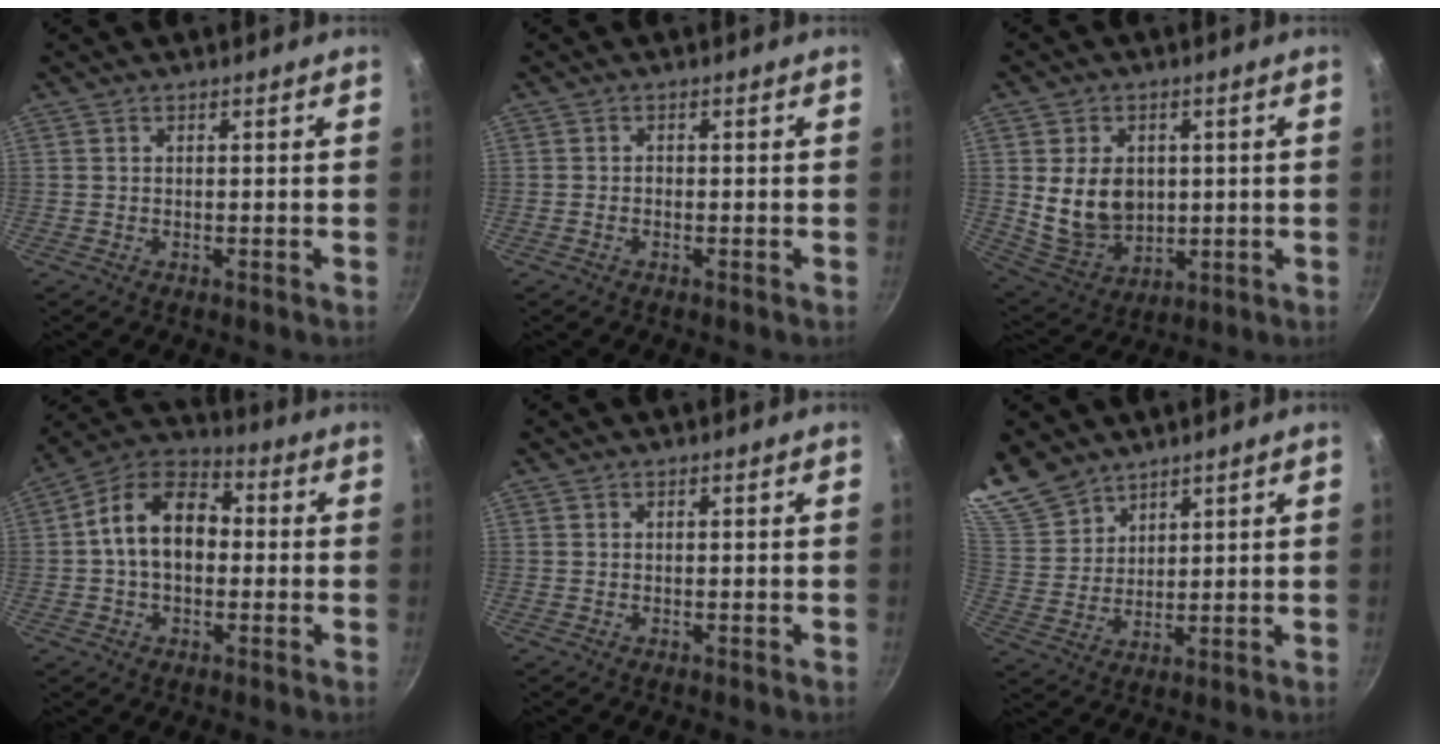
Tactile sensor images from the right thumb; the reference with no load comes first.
{"total": 0.7, "force": [-0.4, 0.5, 0.3], "torque": [-0.007, 0.004, -0.012]}
{"total": 11.8, "force": [1.0, 9.0, 7.6], "torque": [-0.117, -0.015, 0.039]}
{"total": 13.4, "force": [0.3, 9.1, 9.8], "torque": [-0.129, 0.037, -0.016]}
{"total": 0.0}
{"total": 12.1, "force": [9.7, 6.5, 3.2], "torque": [-0.052, -0.026, 0.210]}